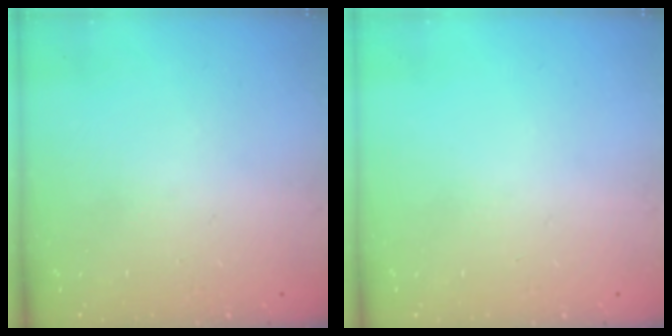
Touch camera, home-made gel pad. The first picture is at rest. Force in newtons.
{"total": 0.0}